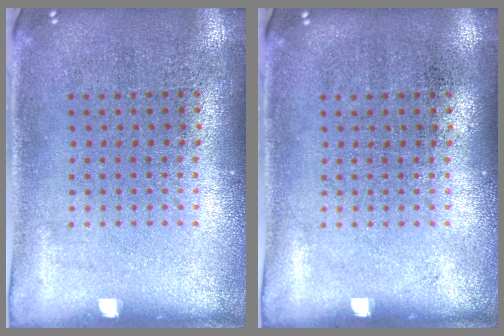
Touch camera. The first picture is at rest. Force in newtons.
{"total": 0.0}